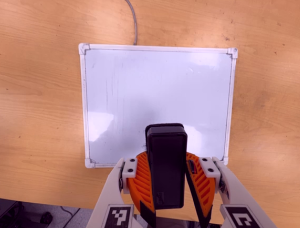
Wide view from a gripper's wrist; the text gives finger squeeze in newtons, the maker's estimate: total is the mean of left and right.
{"total": 9.6, "left": 9.6, "right": 9.5}